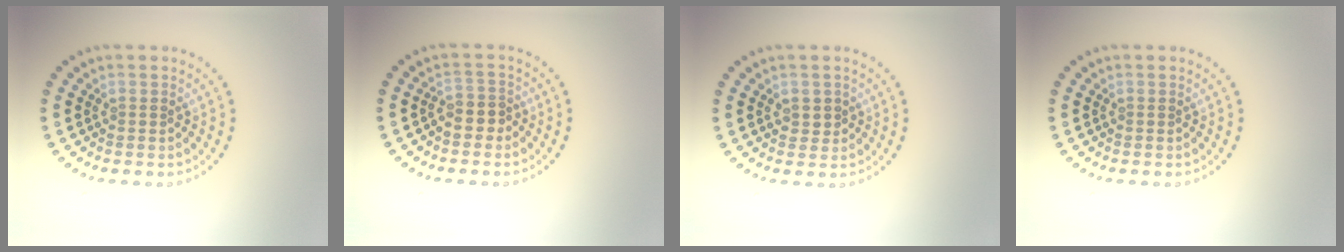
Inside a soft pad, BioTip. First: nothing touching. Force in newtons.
{"total": 1.7, "press": 1.4, "slide": 1.0}
{"total": 0.8, "press": 0.8, "slide": 0.2}
{"total": 0.0}